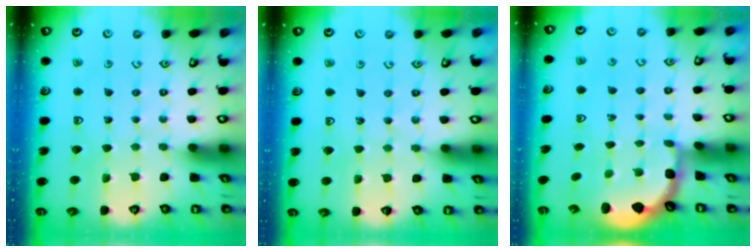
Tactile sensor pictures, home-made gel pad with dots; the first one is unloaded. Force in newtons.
{"total": 2.5, "press": 2.5, "slide": 0.4}
{"total": 2.0, "press": 1.6, "slide": 1.2}